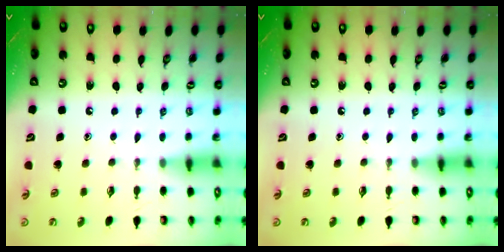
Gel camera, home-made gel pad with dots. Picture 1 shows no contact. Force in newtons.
{"total": 0.0}